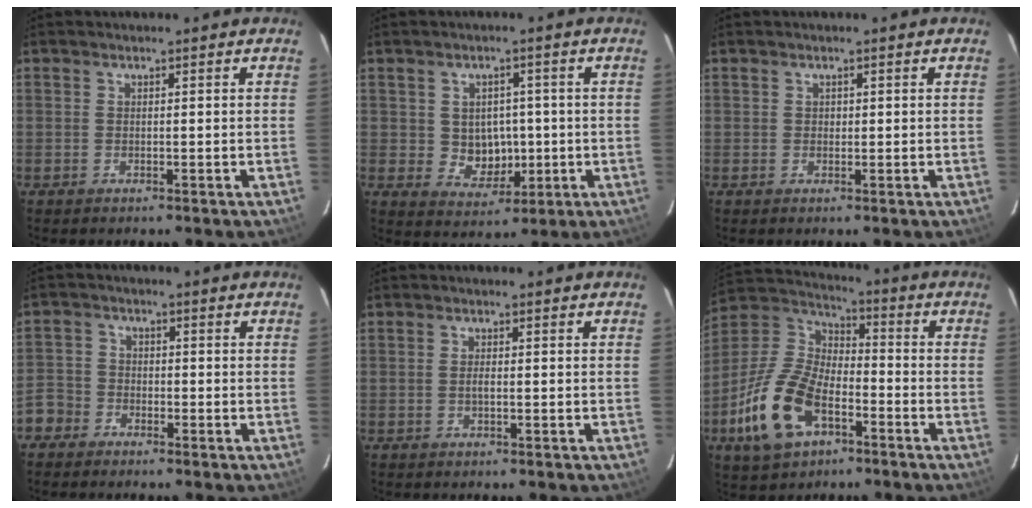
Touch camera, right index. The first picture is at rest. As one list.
[{"total": 6.3, "force": [-0.2, 5.7, 2.7], "torque": [-0.051, 0.006, 0.014]}, {"total": 0.7, "force": [0.1, 0.7, 0.0], "torque": [0.003, 0.002, 0.002]}, {"total": 5.6, "force": [-3.5, 4.3, 0.2], "torque": [-0.004, 0.025, -0.075]}, {"total": 0.9, "force": [-0.3, 0.2, 0.9], "torque": [-0.017, -0.001, -0.005]}, {"total": 17.9, "force": [-8.2, 10.1, 12.3], "torque": [-0.275, -0.005, -0.153]}]